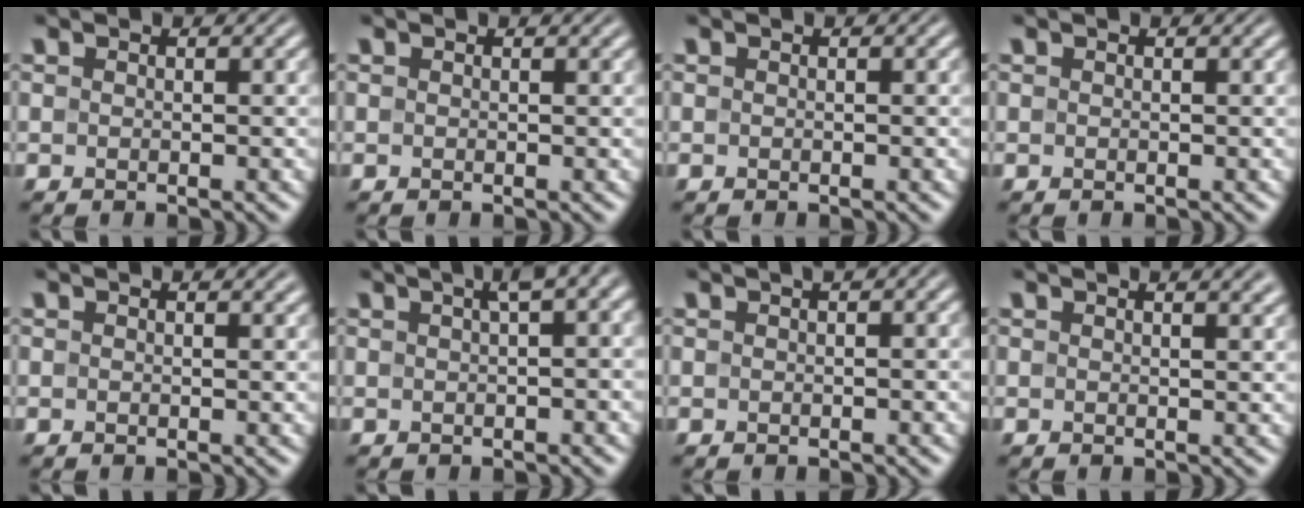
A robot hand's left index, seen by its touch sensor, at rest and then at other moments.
{"total": 0.6, "force": [0.4, 0.2, 0.3], "torque": [-0.002, 0.001, 0.006]}
{"total": 0.0}
{"total": 0.0}
{"total": 1.0, "force": [0.8, 0.3, 0.5], "torque": [-0.003, -0.001, 0.009]}
{"total": 4.3, "force": [1.3, 1.2, 3.9], "torque": [-0.039, 0.019, 0.021]}
{"total": 1.5, "force": [0.4, 0.4, 1.4], "torque": [-0.016, 0.006, 0.004]}
{"total": 3.1, "force": [2.1, 1.3, 2.0], "torque": [-0.004, 0.017, 0.004]}